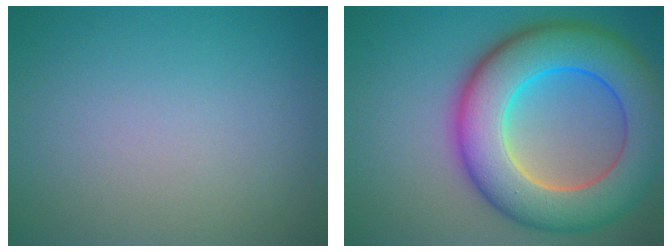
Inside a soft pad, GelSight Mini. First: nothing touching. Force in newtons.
{"total": 11.9, "press": 11.9, "slide": 0.3}